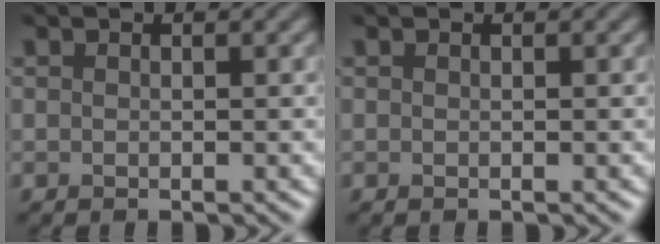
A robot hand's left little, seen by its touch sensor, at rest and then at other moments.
{"total": 0.0}